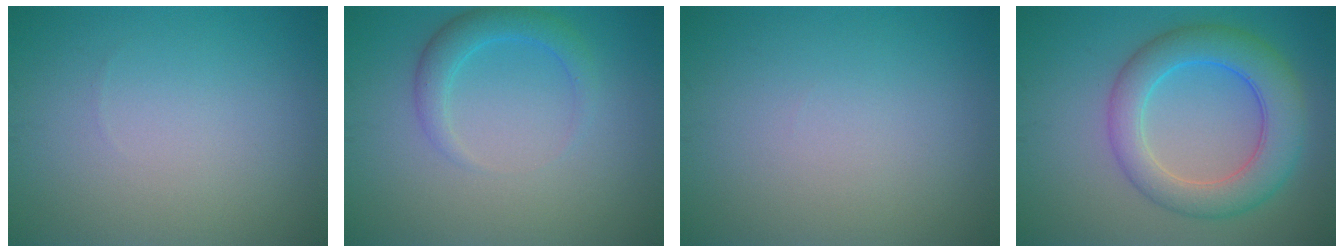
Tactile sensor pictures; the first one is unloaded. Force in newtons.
{"total": 2.6, "press": 2.6, "slide": 0.2}
{"total": 0.0}
{"total": 6.5, "press": 6.5, "slide": 0.2}